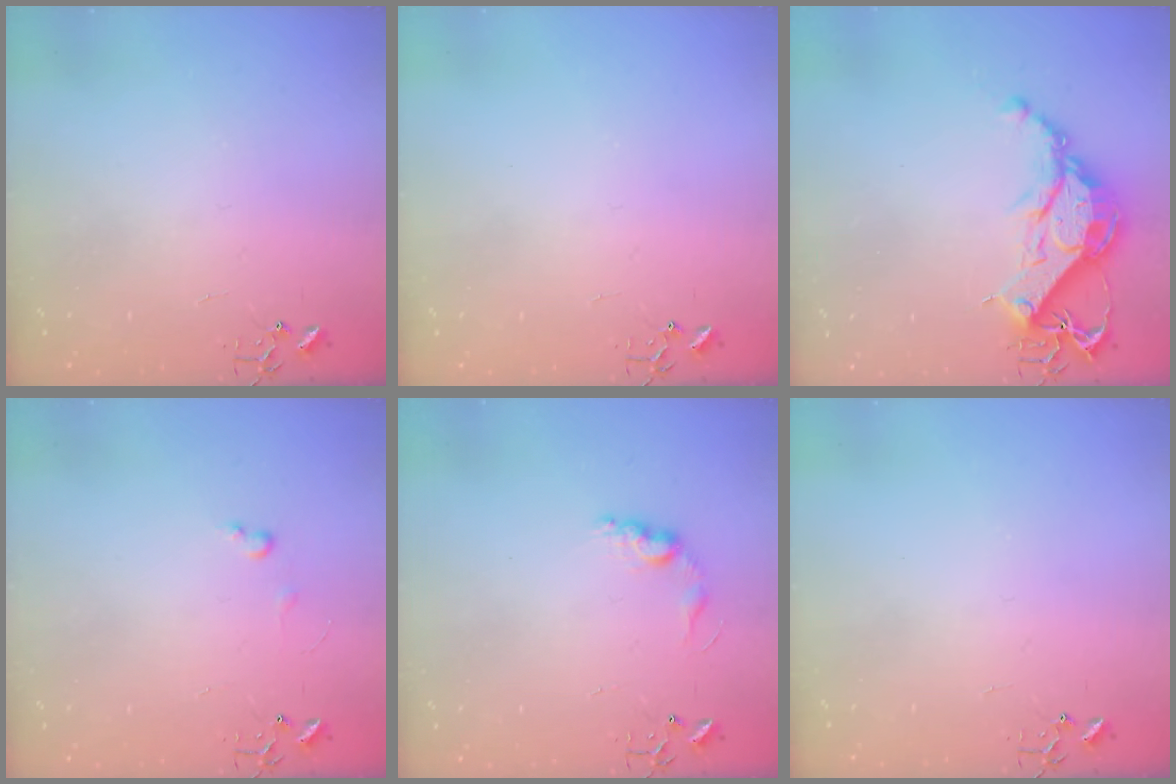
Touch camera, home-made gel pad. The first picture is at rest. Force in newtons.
{"total": 0.0}
{"total": 13.8, "press": 13.8, "slide": 1.1}
{"total": 4.2, "press": 4.2, "slide": 0.6}
{"total": 8.6, "press": 8.6, "slide": 0.4}
{"total": 0.0}